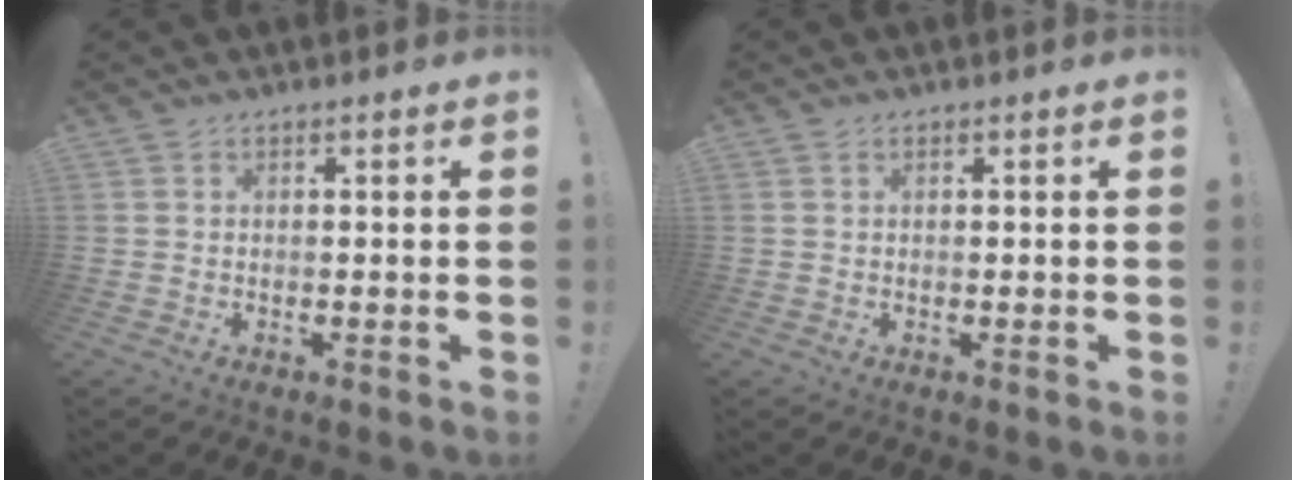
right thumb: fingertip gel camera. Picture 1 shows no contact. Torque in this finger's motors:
{"motor_torque": [-0.15, -0.06, -0.12, -0.04, -0.05]}